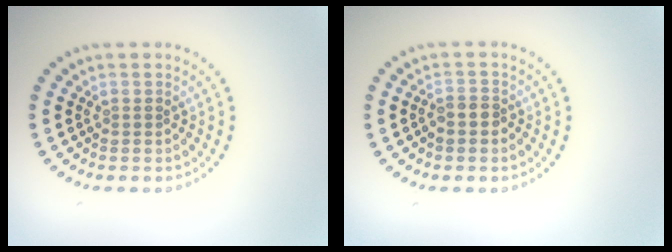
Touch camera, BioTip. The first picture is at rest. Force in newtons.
{"total": 1.6, "press": 1.5, "slide": 0.6}